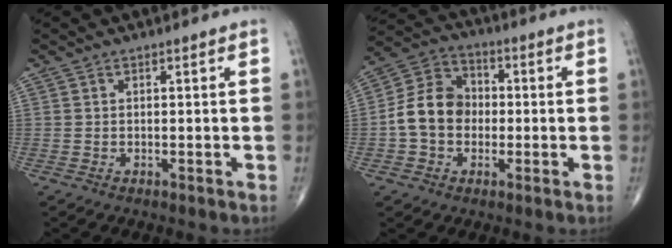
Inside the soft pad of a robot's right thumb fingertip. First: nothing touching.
{"total": 10.5, "force": [-1.1, 8.5, 6.1], "torque": [-0.099, 0.037, -0.031]}